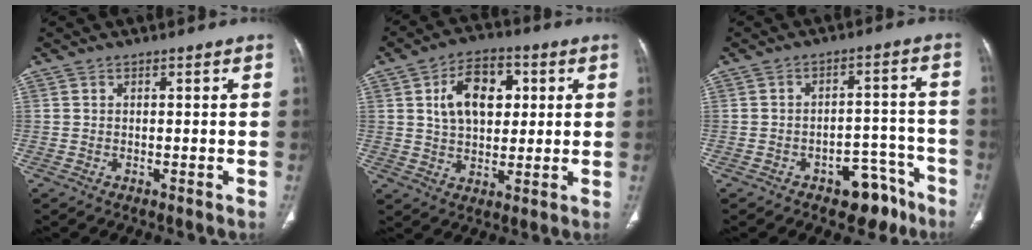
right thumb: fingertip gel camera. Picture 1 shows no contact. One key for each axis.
{"total": 12.1, "fx": 3.1, "fy": 7.8, "fz": 8.7, "tx": -0.111, "ty": 0.002, "tz": 0.050}
{"total": 8.6, "fx": -5.7, "fy": 5.1, "fz": 3.9, "tx": -0.019, "ty": 0.062, "tz": -0.074}